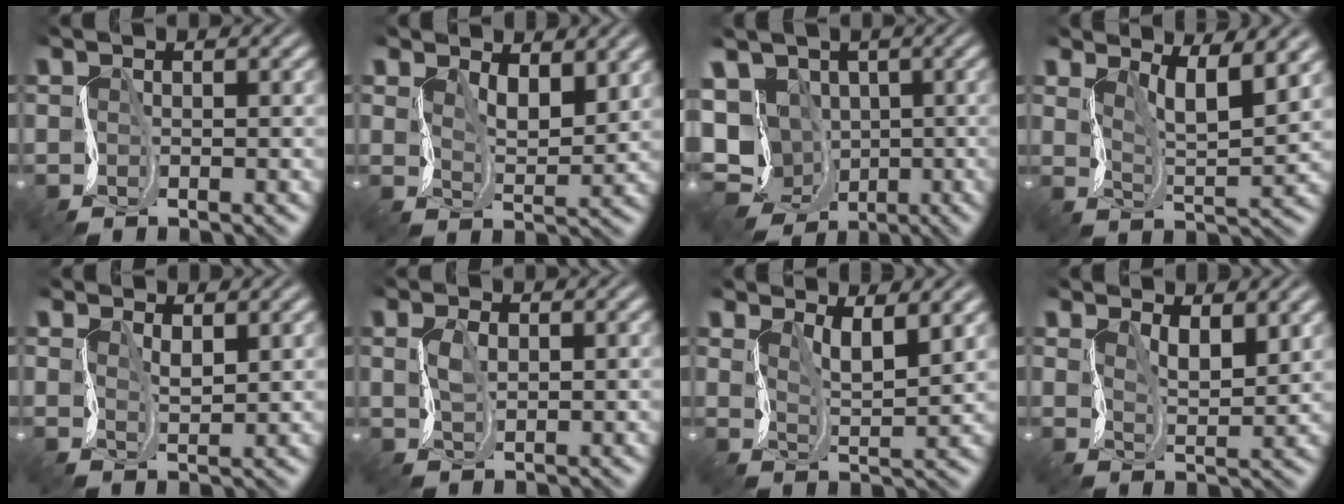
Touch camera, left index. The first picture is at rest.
{"total": 3.5, "force": [1.6, 1.6, 2.6], "torque": [-0.056, -0.014, 0.027]}
{"total": 10.4, "force": [-3.2, 8.4, 5.1], "torque": [-0.091, -0.016, -0.069]}
{"total": 5.4, "force": [3.1, 1.3, 4.2], "torque": [-0.070, -0.006, 0.044]}
{"total": 1.1, "force": [0.6, 0.3, 0.9], "torque": [-0.024, -0.006, 0.010]}
{"total": 1.4, "force": [-0.2, 0.9, 1.1], "torque": [-0.029, -0.002, -0.005]}
{"total": 3.4, "force": [1.8, 1.0, 2.8], "torque": [-0.057, -0.010, 0.027]}
{"total": 3.0, "force": [1.4, 1.2, 2.4], "torque": [-0.052, -0.012, 0.025]}